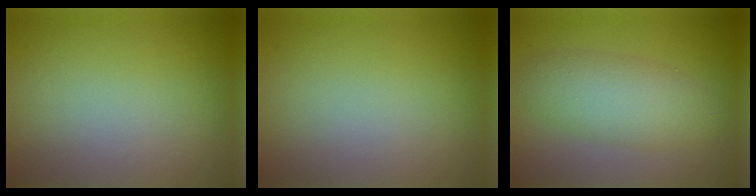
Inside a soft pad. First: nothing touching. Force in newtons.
{"total": 0.0}
{"total": 4.3, "press": 4.3, "slide": 0.0}